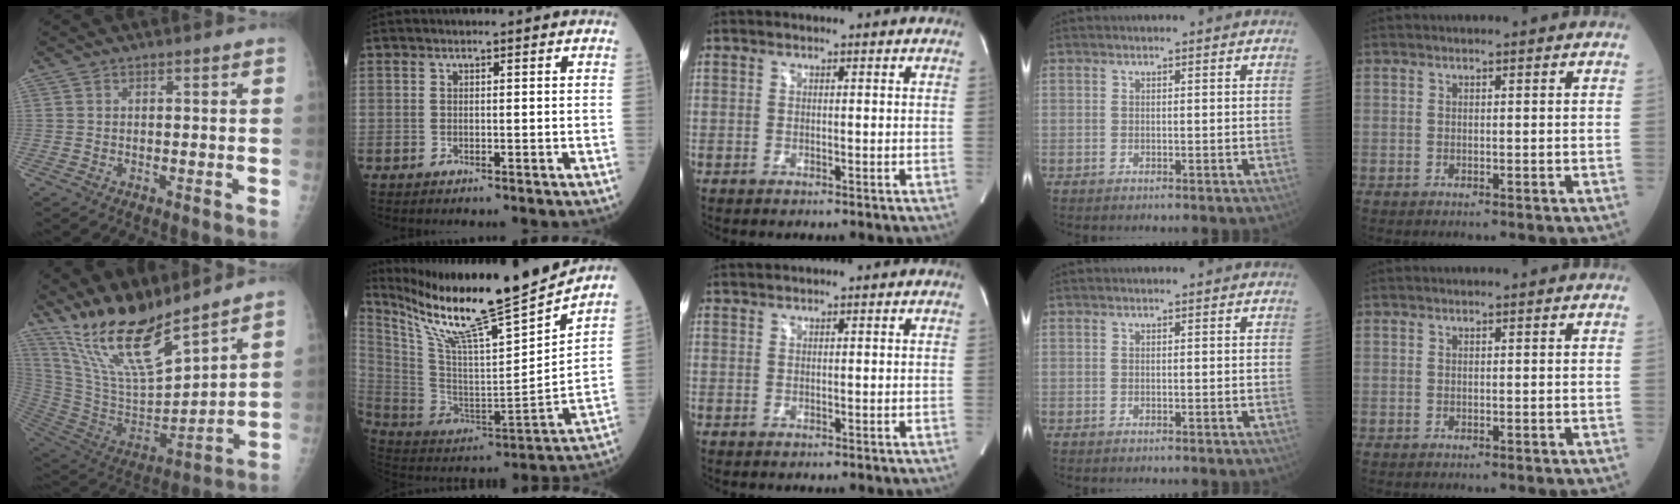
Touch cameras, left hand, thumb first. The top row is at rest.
{"thumb": {"total": 19.1, "force": [15.2, 3.7, 10.9], "torque": [-0.180, -0.082, 0.303]}, "index": {"total": 22.0, "force": [18.8, -1.2, 11.3], "torque": [-0.209, -0.046, 0.317]}, "middle": {"total": 1.5, "force": [1.4, -0.1, 0.3], "torque": [-0.009, 0.013, 0.033]}}